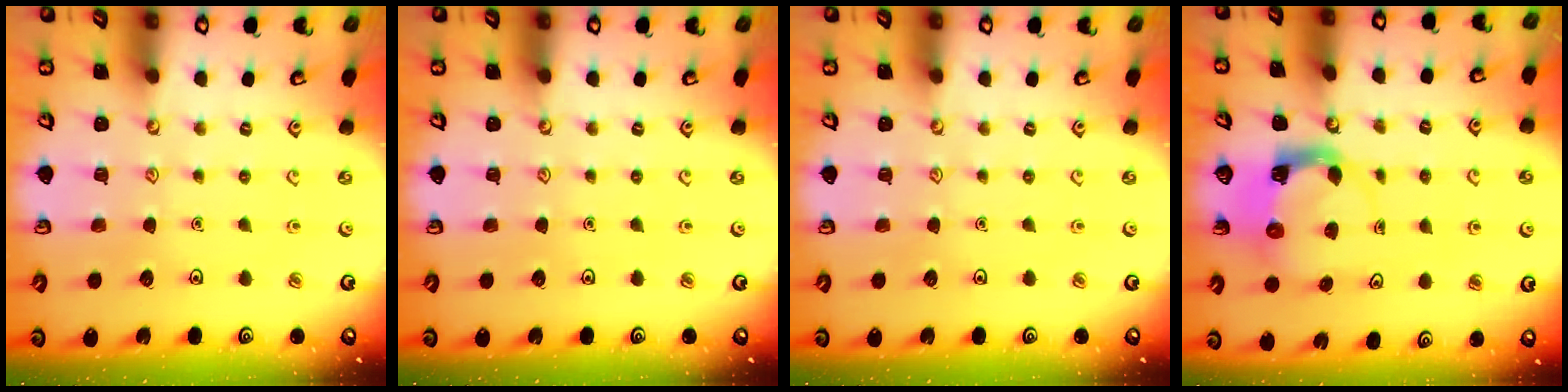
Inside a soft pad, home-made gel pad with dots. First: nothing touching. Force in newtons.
{"total": 0.0}
{"total": 0.0}
{"total": 3.9, "press": 3.8, "slide": 0.6}